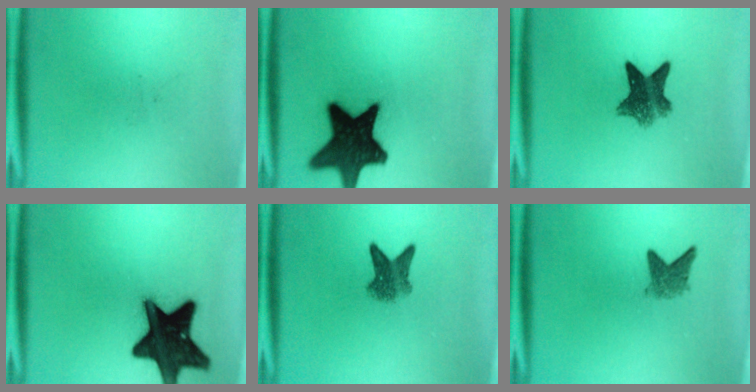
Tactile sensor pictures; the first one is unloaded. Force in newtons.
{"total": 18.5}
{"total": 7.6}
{"total": 18.6}
{"total": 4.4}
{"total": 3.0}